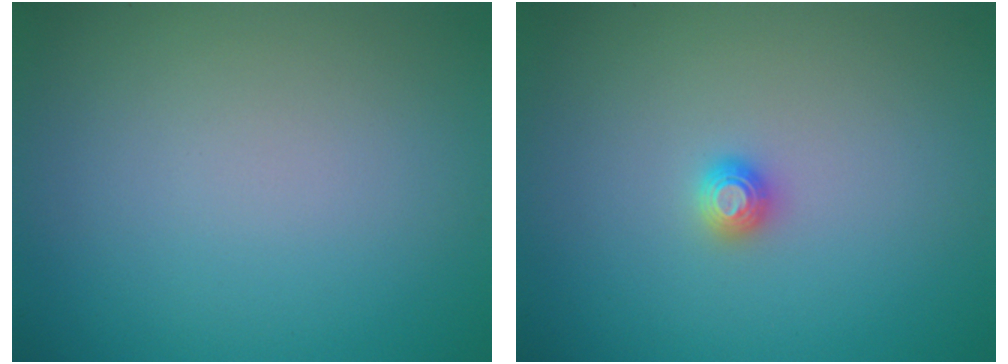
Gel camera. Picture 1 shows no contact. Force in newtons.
{"total": 1.2, "press": 1.2, "slide": 0.1}